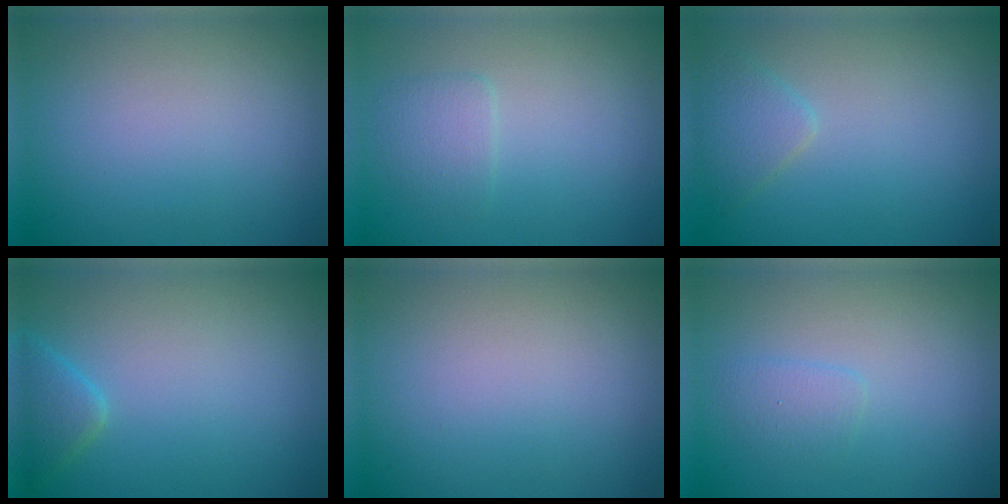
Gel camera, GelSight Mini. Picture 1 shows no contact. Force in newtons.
{"total": 1.6, "press": 1.6, "slide": 0.3}
{"total": 1.9, "press": 1.9, "slide": 0.1}
{"total": 2.3, "press": 2.2, "slide": 0.2}
{"total": 0.0}
{"total": 1.3, "press": 1.3, "slide": 0.1}